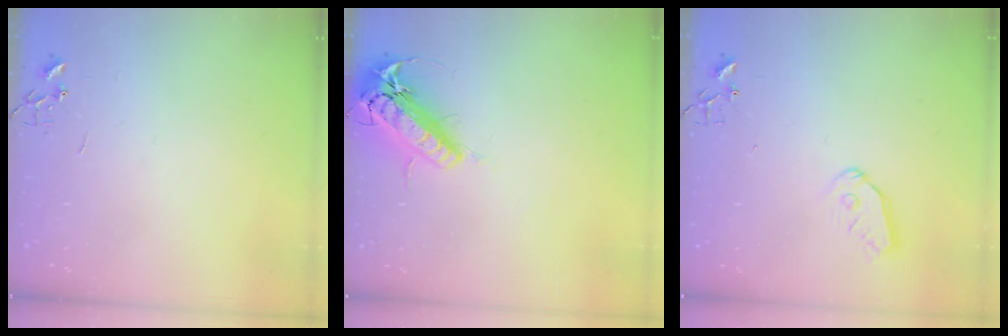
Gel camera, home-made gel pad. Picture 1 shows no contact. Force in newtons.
{"total": 18.2, "press": 17.8, "slide": 3.8}
{"total": 7.7, "press": 7.7, "slide": 0.4}